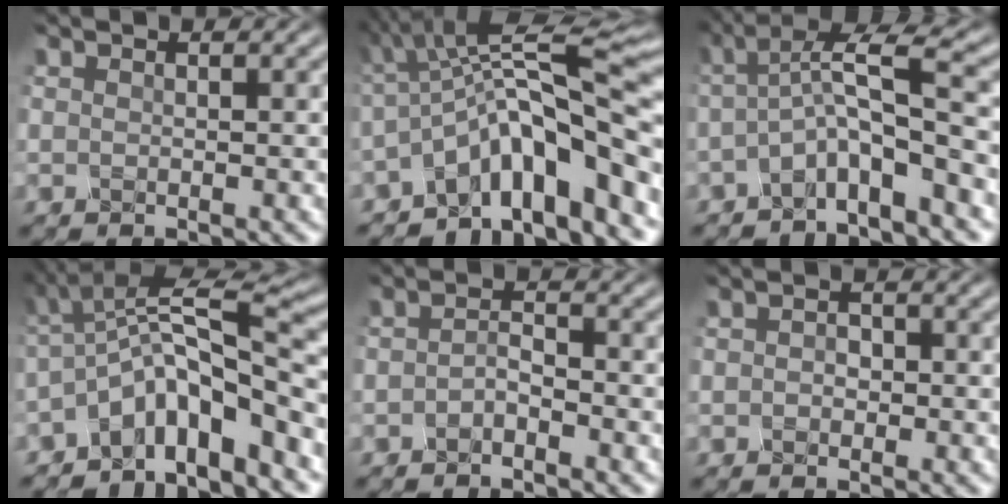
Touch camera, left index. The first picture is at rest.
{"total": 10.0, "force": [-3.7, 2.6, 8.9], "torque": [-0.116, 0.017, -0.082]}
{"total": 4.9, "force": [-1.7, 0.8, 4.5], "torque": [-0.076, 0.012, -0.046]}
{"total": 8.1, "force": [-4.0, 2.0, 6.7], "torque": [-0.093, 0.018, -0.087]}
{"total": 1.7, "force": [-1.5, 0.5, 0.6], "torque": [-0.015, 0.003, -0.034]}
{"total": 1.4, "force": [-0.6, 1.1, 0.7], "torque": [-0.013, 0.003, -0.017]}